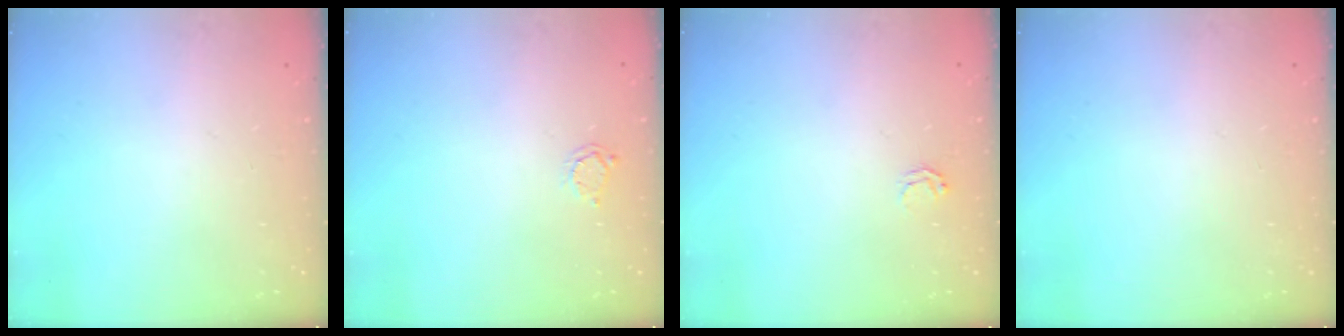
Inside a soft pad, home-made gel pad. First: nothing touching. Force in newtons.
{"total": 2.5, "press": 2.5, "slide": 0.4}
{"total": 2.5, "press": 2.5, "slide": 0.2}
{"total": 0.0}